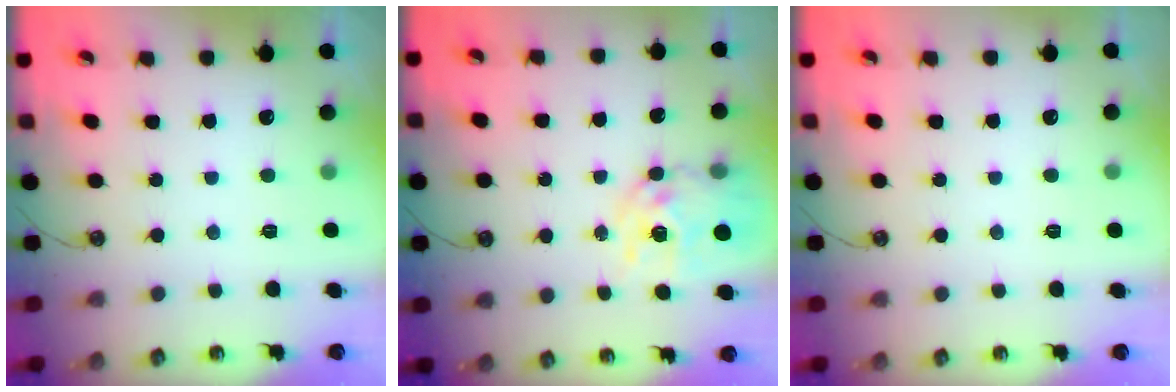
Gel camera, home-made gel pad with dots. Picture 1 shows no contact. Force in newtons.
{"total": 11.9, "press": 11.8, "slide": 1.1}
{"total": 0.0}